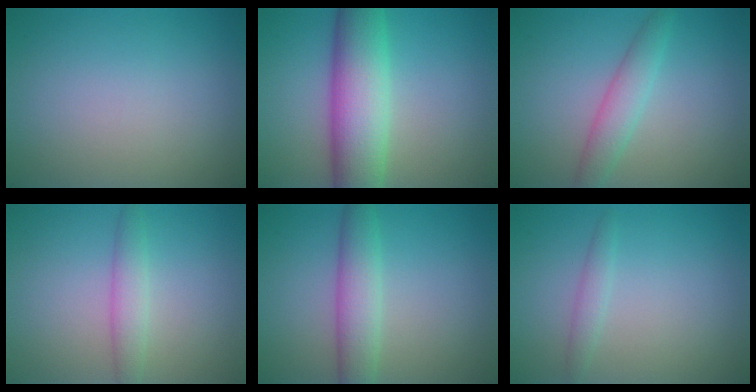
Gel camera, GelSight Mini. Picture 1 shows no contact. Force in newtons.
{"total": 8.7, "press": 8.7, "slide": 0.4}
{"total": 2.7, "press": 2.7, "slide": 0.1}
{"total": 2.2, "press": 2.2, "slide": 0.0}
{"total": 3.9, "press": 3.9, "slide": 0.1}
{"total": 1.3, "press": 1.3, "slide": 0.0}